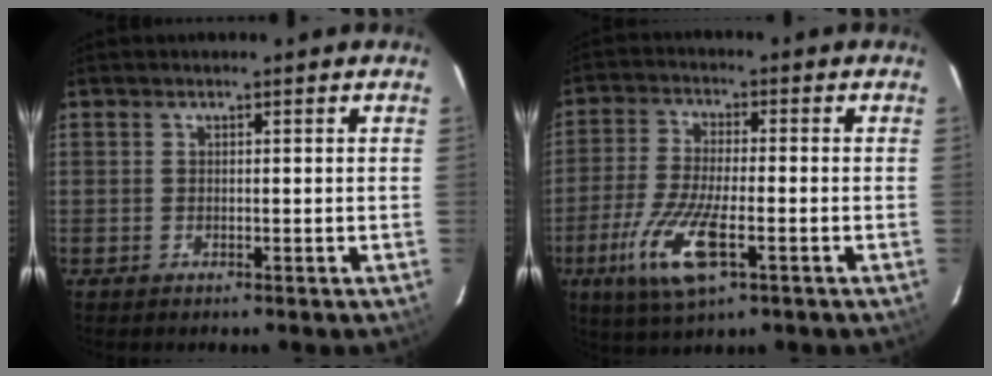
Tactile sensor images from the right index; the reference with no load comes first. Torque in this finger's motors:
{"motor_torque": [1.34, -0.80, 0.36, 0.11]}